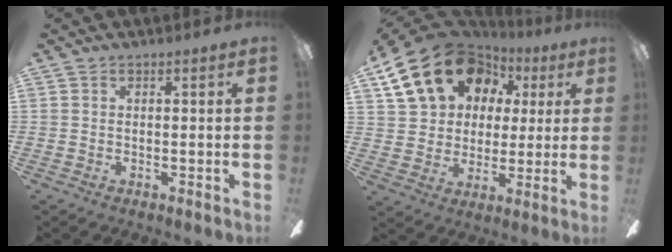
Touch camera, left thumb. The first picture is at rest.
{"total": 21.1, "force": [9.3, 16.0, 10.2], "torque": [-0.190, -0.031, 0.177]}